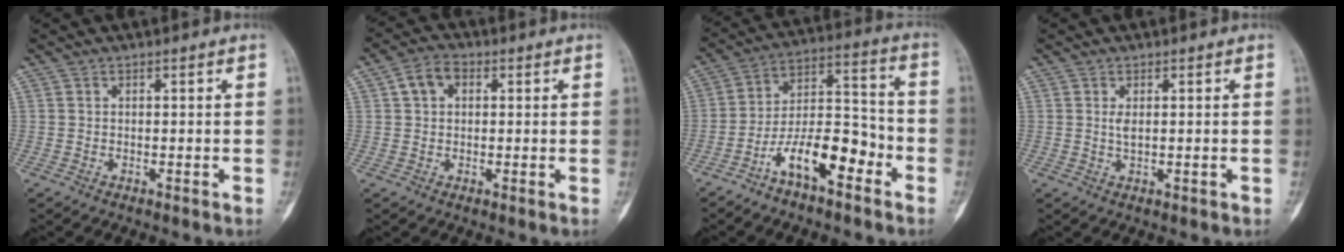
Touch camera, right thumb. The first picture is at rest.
{"total": 4.7, "force": [1.2, 3.5, 2.9], "torque": [-0.045, 0.013, 0.015]}
{"total": 13.1, "force": [-7.0, 5.4, 9.7], "torque": [-0.160, 0.069, -0.127]}
{"total": 1.7, "force": [0.3, 0.6, 1.6], "torque": [-0.032, -0.003, 0.009]}